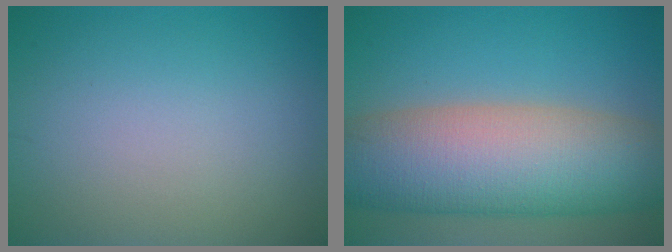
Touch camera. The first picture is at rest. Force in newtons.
{"total": 13.2, "press": 13.2, "slide": 0.7}